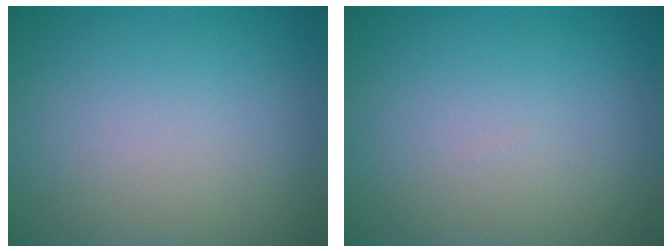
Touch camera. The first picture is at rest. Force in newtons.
{"total": 0.0}